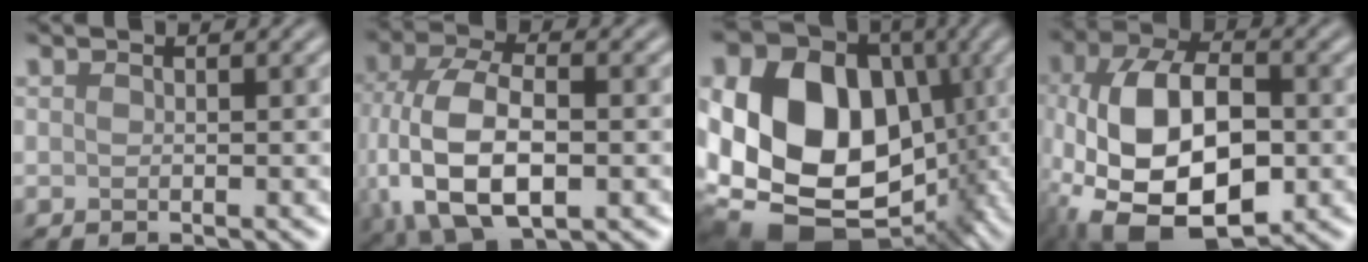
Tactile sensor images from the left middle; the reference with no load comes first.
{"total": 11.4, "force": [-1.8, 6.3, 9.3], "torque": [-0.211, -0.012, -0.029]}
{"total": 20.0, "force": [-1.5, 15.4, 12.7], "torque": [-0.217, 0.001, -0.031]}
{"total": 13.0, "force": [-3.0, 7.5, 10.1], "torque": [-0.210, -0.017, -0.053]}